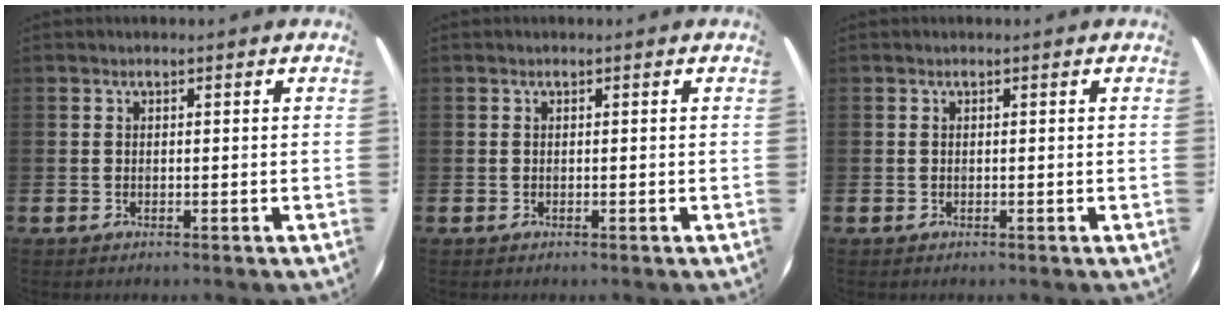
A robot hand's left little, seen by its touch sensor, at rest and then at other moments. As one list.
[{"total": 0.0}, {"total": 0.0}]